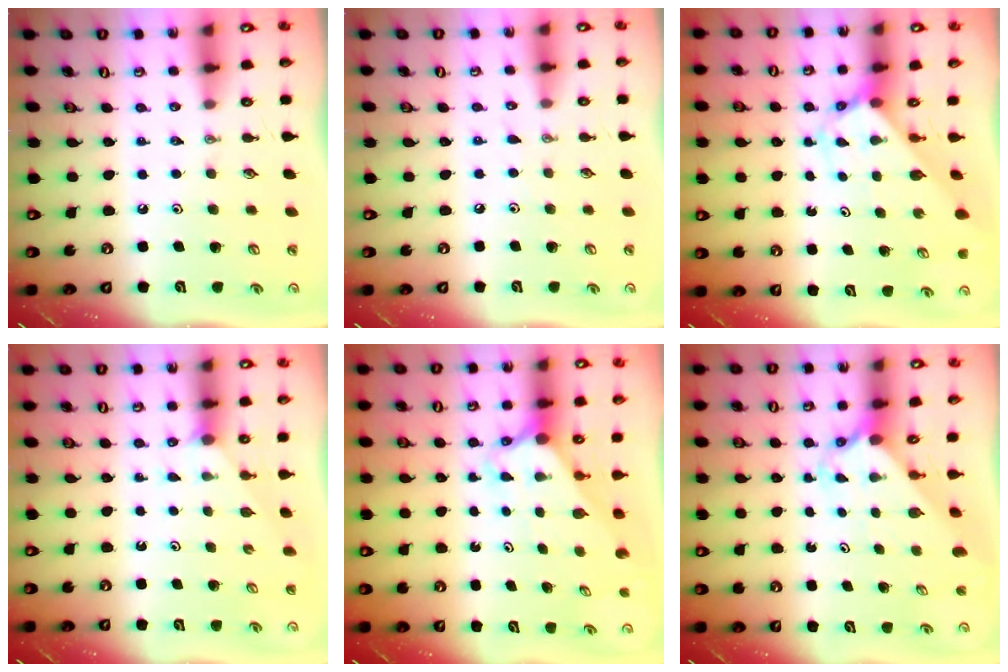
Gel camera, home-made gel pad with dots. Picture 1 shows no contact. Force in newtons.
{"total": 2.7, "press": 2.6, "slide": 0.3}
{"total": 2.7, "press": 2.7, "slide": 0.2}
{"total": 1.8, "press": 1.8, "slide": 0.2}
{"total": 2.6, "press": 2.6, "slide": 0.2}
{"total": 2.4, "press": 2.4, "slide": 0.2}